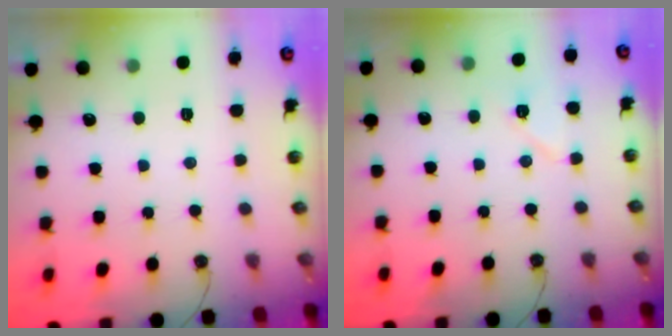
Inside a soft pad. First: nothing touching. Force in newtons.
{"total": 7.0, "press": 6.9, "slide": 1.2}